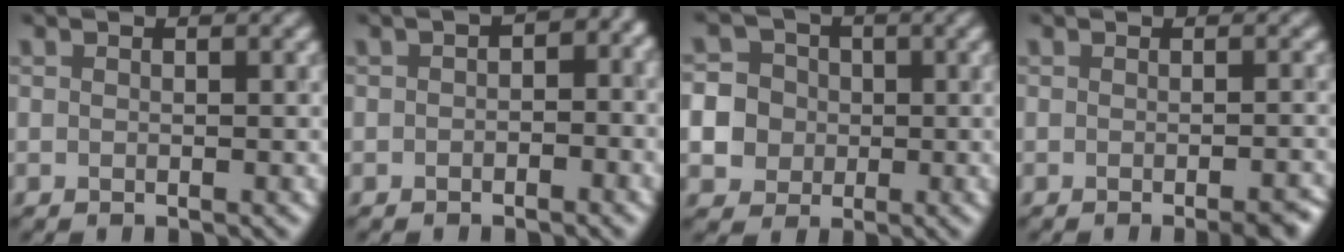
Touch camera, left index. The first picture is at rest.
{"total": 3.1, "force": [-0.4, 1.9, 2.4], "torque": [-0.024, 0.006, -0.015]}
{"total": 9.1, "force": [-1.4, 8.7, 2.5], "torque": [-0.071, 0.001, -0.044]}
{"total": 3.4, "force": [-2.3, 0.9, 2.4], "torque": [-0.023, 0.005, -0.025]}